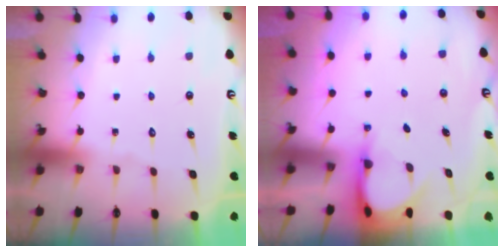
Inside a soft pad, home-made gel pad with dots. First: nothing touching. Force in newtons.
{"total": 3.6, "press": 3.6, "slide": 0.3}